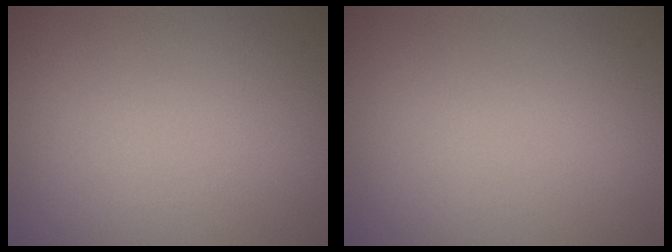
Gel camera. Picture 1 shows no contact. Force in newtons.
{"total": 0.0}